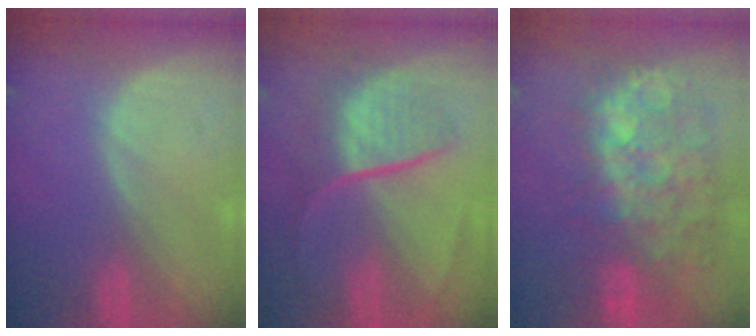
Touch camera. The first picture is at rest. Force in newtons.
{"total": 9.2, "press": 7.6, "slide": 5.1}
{"total": 12.5, "press": 11.3, "slide": 5.4}